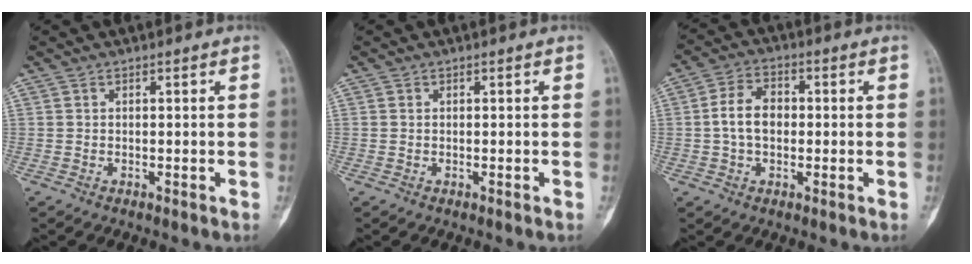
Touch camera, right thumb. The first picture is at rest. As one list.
[{"total": 0.0}, {"total": 7.1, "force": [-0.3, 4.8, 5.1], "torque": [-0.086, 0.019, -0.012]}]